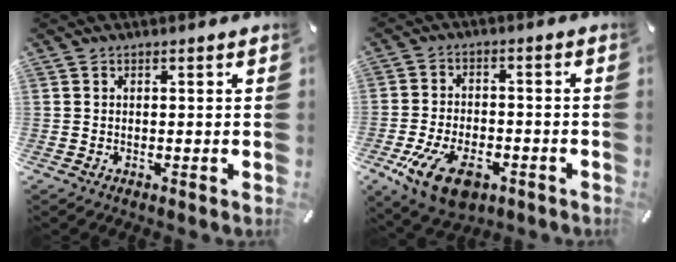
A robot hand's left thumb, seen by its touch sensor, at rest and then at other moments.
{"total": 11.8, "force": [-5.8, 6.7, 7.9], "torque": [-0.163, 0.021, -0.101]}